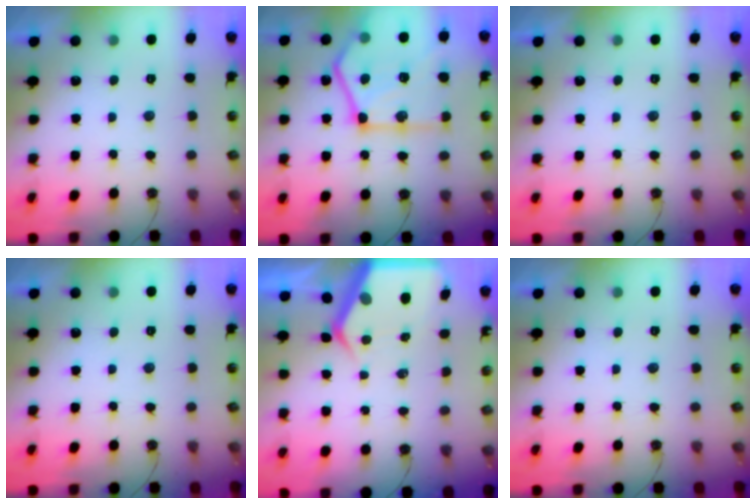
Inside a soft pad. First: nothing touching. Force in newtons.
{"total": 25.7, "press": 25.7, "slide": 1.9}
{"total": 0.0}
{"total": 0.0}
{"total": 6.8, "press": 6.7, "slide": 0.6}
{"total": 0.0}